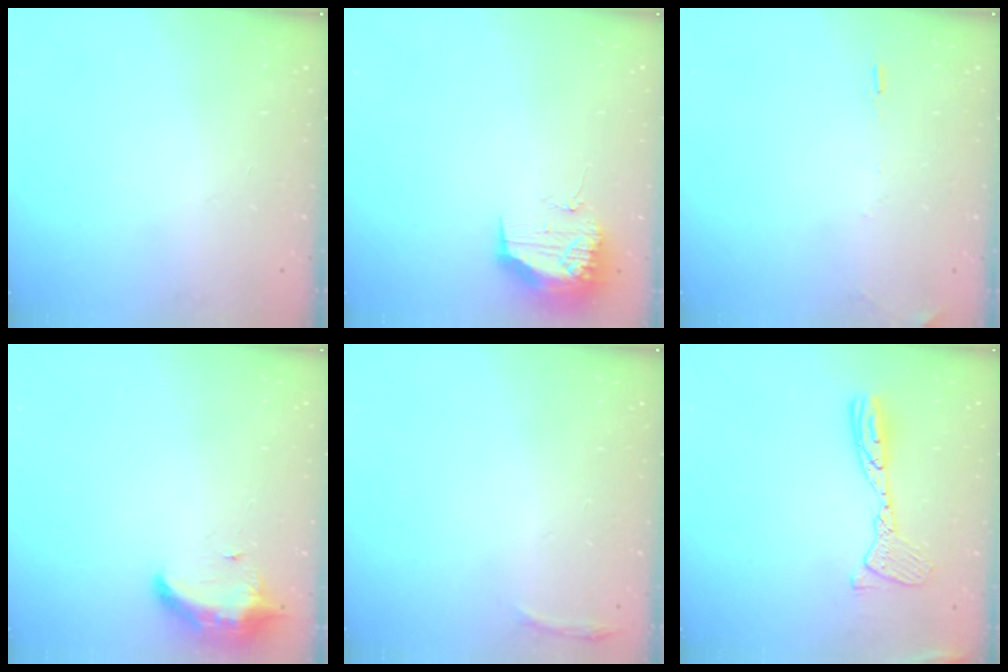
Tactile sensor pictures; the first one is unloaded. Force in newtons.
{"total": 11.1, "press": 11.1, "slide": 0.8}
{"total": 5.6, "press": 5.3, "slide": 1.8}
{"total": 8.5, "press": 8.4, "slide": 1.4}
{"total": 3.0, "press": 1.9, "slide": 2.3}
{"total": 12.0, "press": 11.9, "slide": 1.1}